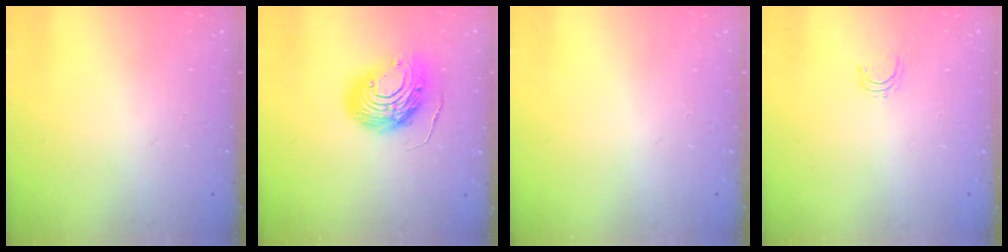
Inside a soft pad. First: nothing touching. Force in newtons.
{"total": 12.5, "press": 12.4, "slide": 0.9}
{"total": 0.0}
{"total": 3.1, "press": 3.1, "slide": 0.2}